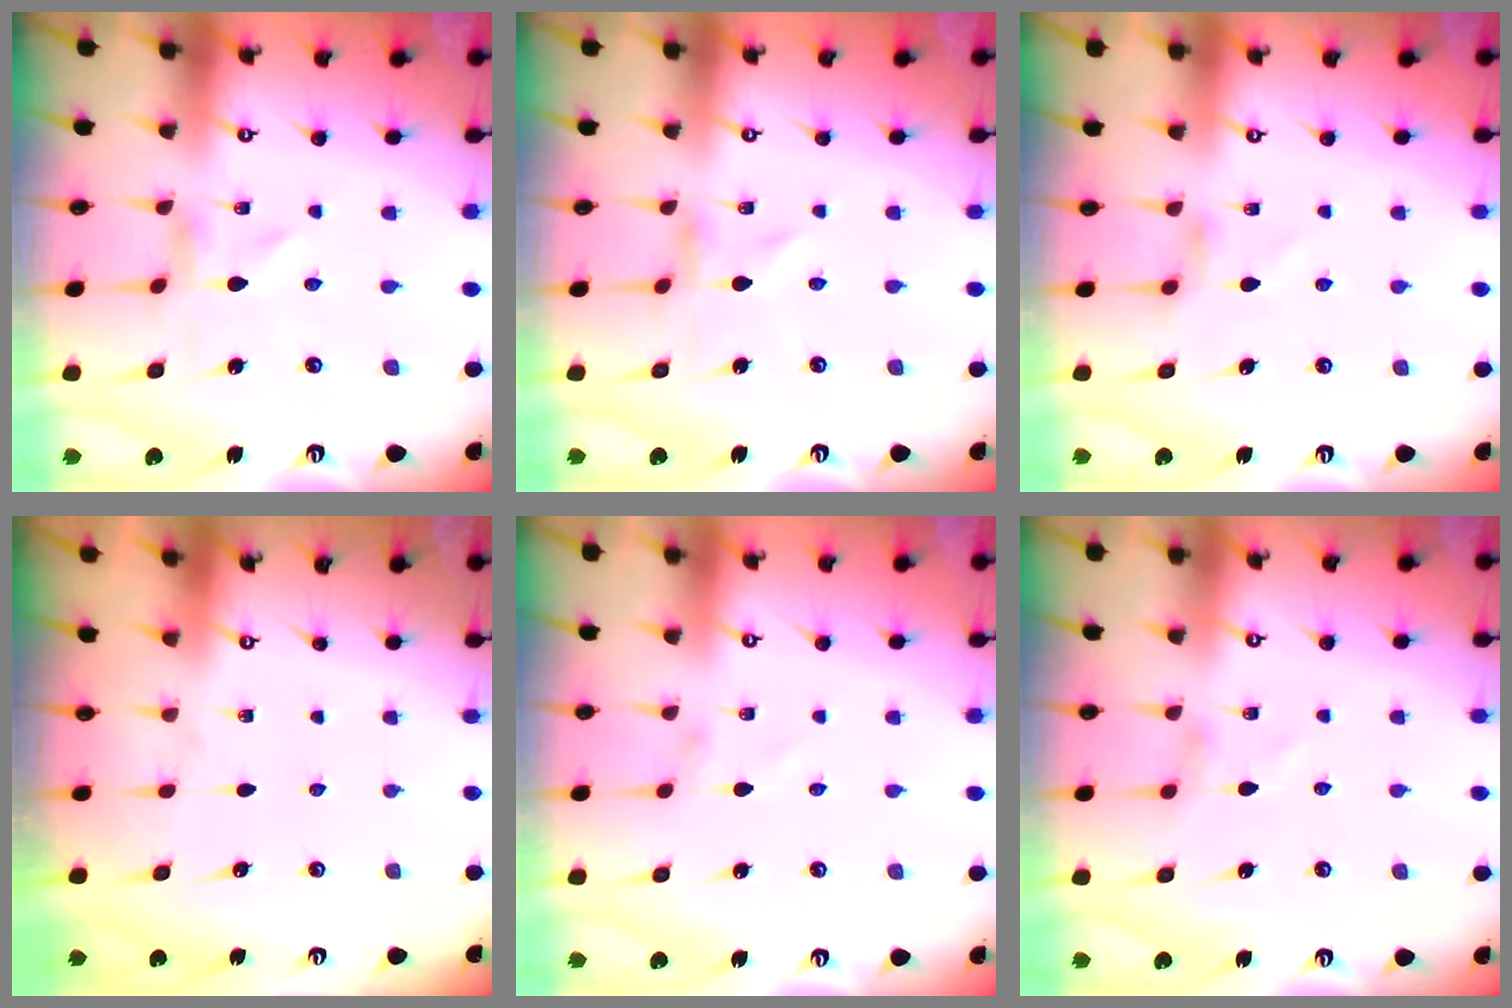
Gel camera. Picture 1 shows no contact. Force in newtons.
{"total": 0.0}
{"total": 3.9, "press": 3.9, "slide": 0.5}
{"total": 0.0}
{"total": 1.5, "press": 1.5, "slide": 0.0}
{"total": 0.0}